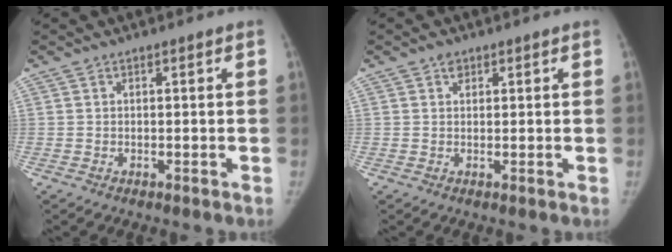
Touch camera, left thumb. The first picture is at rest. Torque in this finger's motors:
{"motor_torque": [0.07, -0.08, 0.08, -0.04, 0.06]}